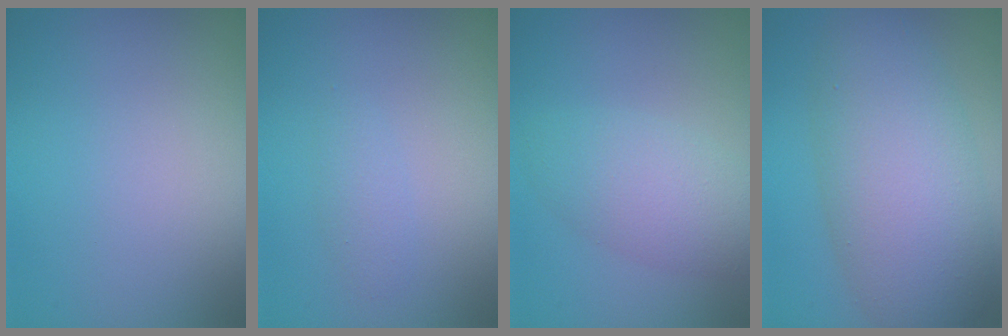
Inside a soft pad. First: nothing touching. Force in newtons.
{"total": 1.1, "press": 1.0, "slide": 0.1}
{"total": 4.1, "press": 4.1, "slide": 0.0}
{"total": 8.5, "press": 8.5, "slide": 0.4}